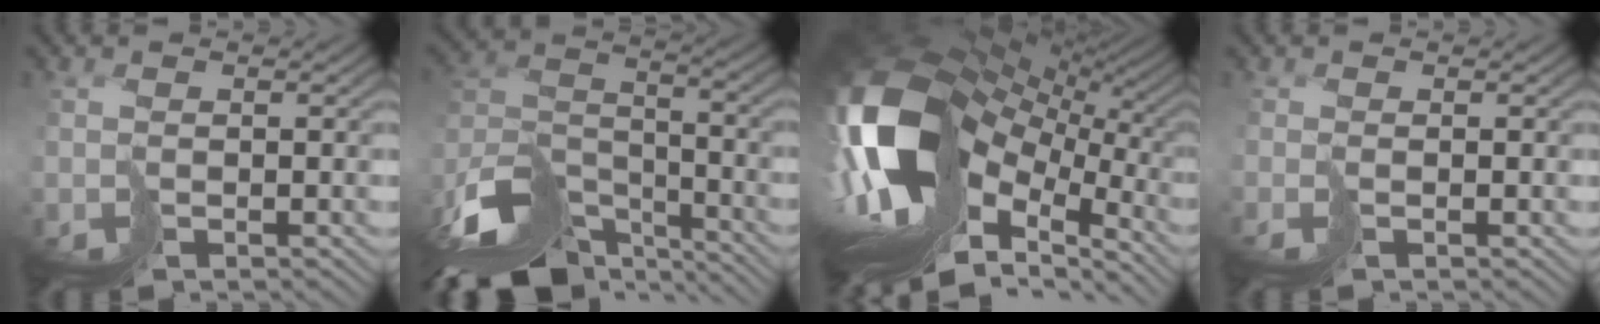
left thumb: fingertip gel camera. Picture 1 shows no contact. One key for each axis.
{"total": 14.6, "fx": -11.9, "fy": 5.2, "fz": 6.7, "tx": -0.171, "ty": -0.027, "tz": -0.190}
{"total": 18.7, "fx": -1.2, "fy": 11.6, "fz": 14.6, "tx": -0.312, "ty": -0.023, "tz": -0.004}
{"total": 1.1, "fx": 0.1, "fy": -0.9, "fz": -0.7, "tx": 0.022, "ty": 0.005, "tz": 0.003}